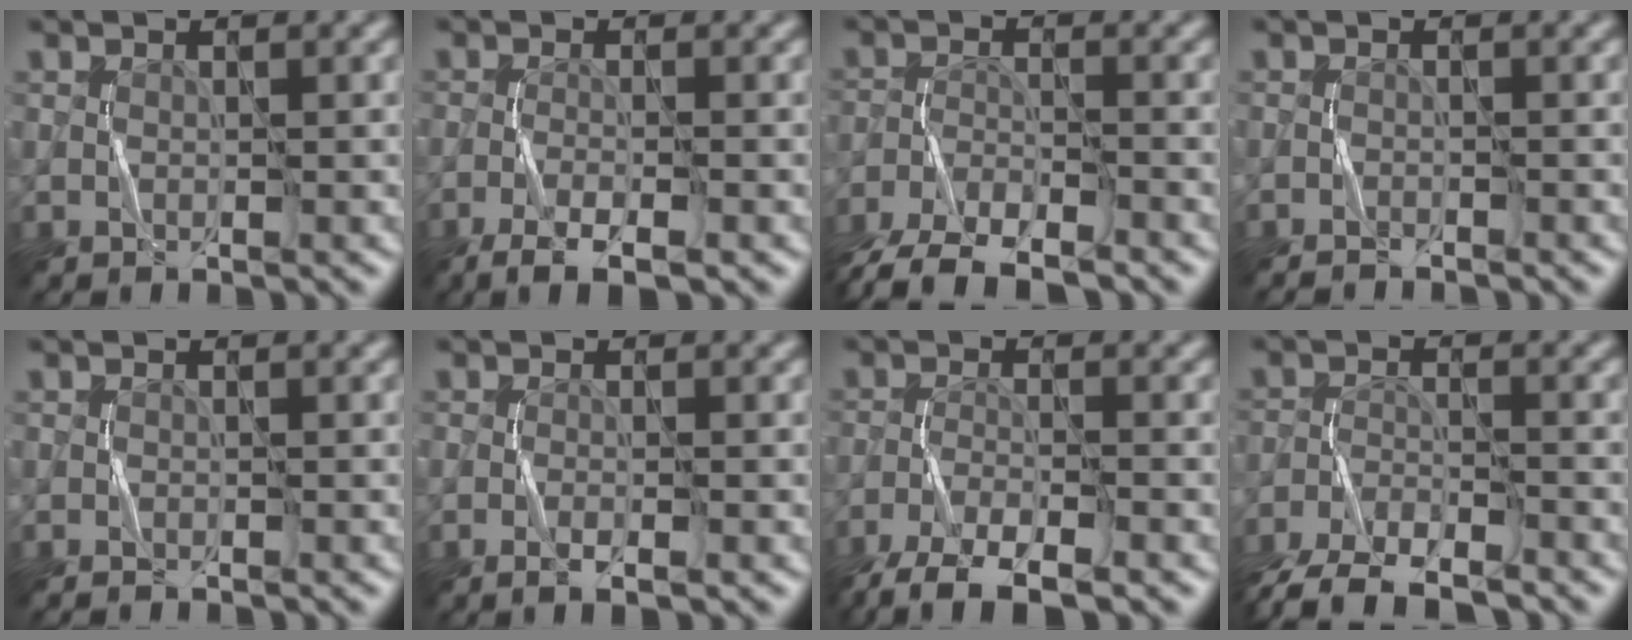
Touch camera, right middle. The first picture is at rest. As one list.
[{"total": 4.1, "force": [-2.6, 0.9, 3.0], "torque": [-0.056, -0.002, -0.049]}, {"total": 6.6, "force": [-5.5, 2.1, 3.1], "torque": [-0.052, -0.017, -0.104]}, {"total": 1.5, "force": [-1.5, 0.2, 0.4], "torque": [-0.011, 0.000, -0.025]}, {"total": 0.8, "force": [-0.7, 0.2, 0.2], "torque": [-0.004, -0.002, -0.012]}, {"total": 1.7, "force": [-0.8, 0.3, 1.5], "torque": [-0.023, 0.001, -0.016]}, {"total": 6.0, "force": [-4.7, 1.3, 3.5], "torque": [-0.066, -0.011, -0.092]}, {"total": 7.2, "force": [-6.2, 2.2, 3.0], "torque": [-0.048, -0.019, -0.112]}]